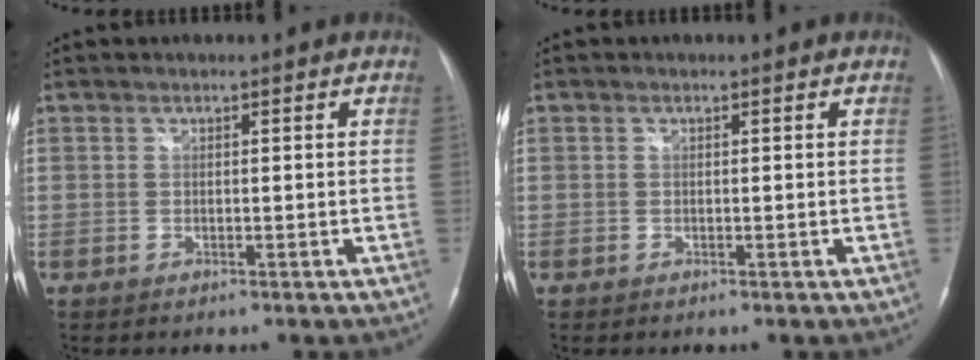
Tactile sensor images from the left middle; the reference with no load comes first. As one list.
[{"total": 0.0}]